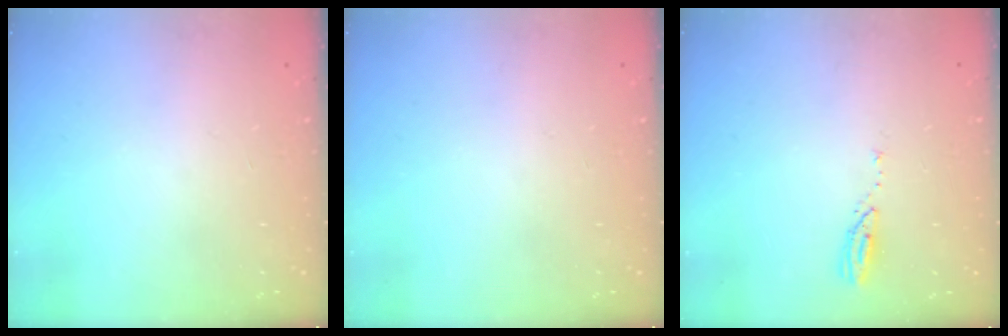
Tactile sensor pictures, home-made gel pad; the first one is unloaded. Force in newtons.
{"total": 0.0}
{"total": 3.6, "press": 3.6, "slide": 0.3}